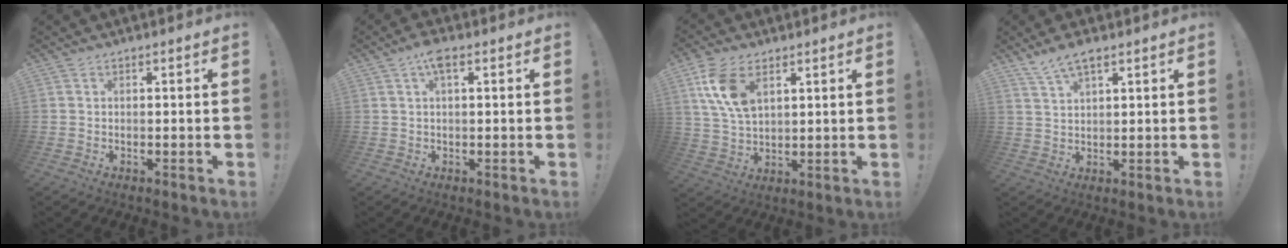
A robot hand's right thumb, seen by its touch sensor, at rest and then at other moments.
{"total": 4.2, "force": [2.0, 1.5, 3.3], "torque": [-0.054, -0.002, 0.031]}
{"total": 11.0, "force": [5.4, 6.2, 7.4], "torque": [-0.149, -0.011, 0.102]}
{"total": 6.0, "force": [4.4, 1.8, 3.8], "torque": [-0.066, -0.019, 0.080]}